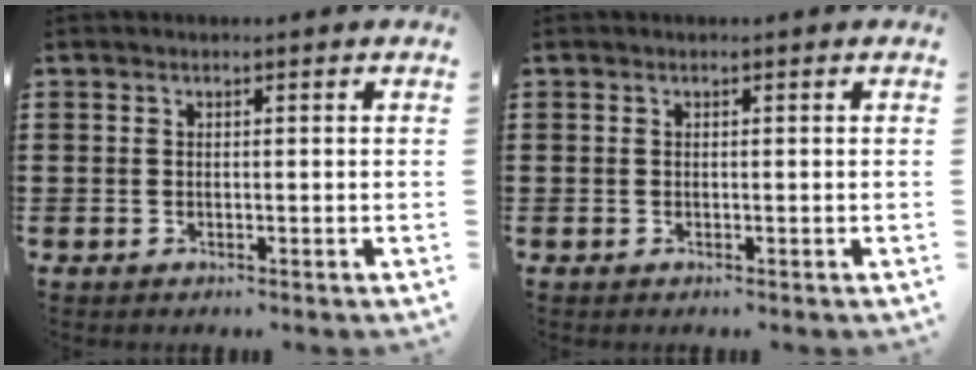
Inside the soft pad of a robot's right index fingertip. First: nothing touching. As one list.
[{"total": 0.0}]